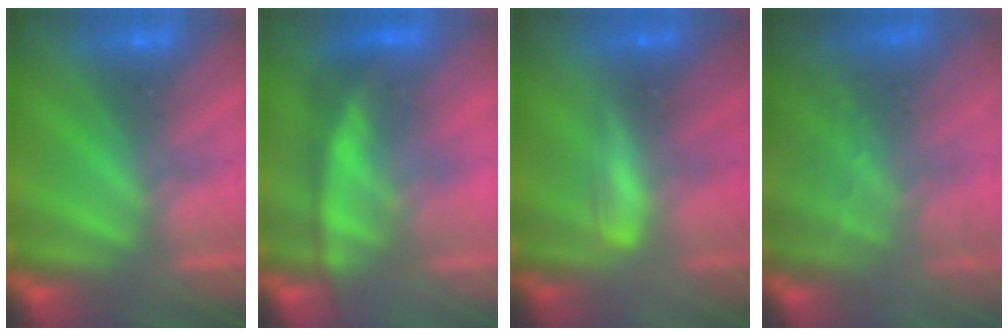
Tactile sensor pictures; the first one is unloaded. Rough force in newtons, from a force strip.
{"total": 2.9}
{"total": 2.1}
{"total": 7.6}